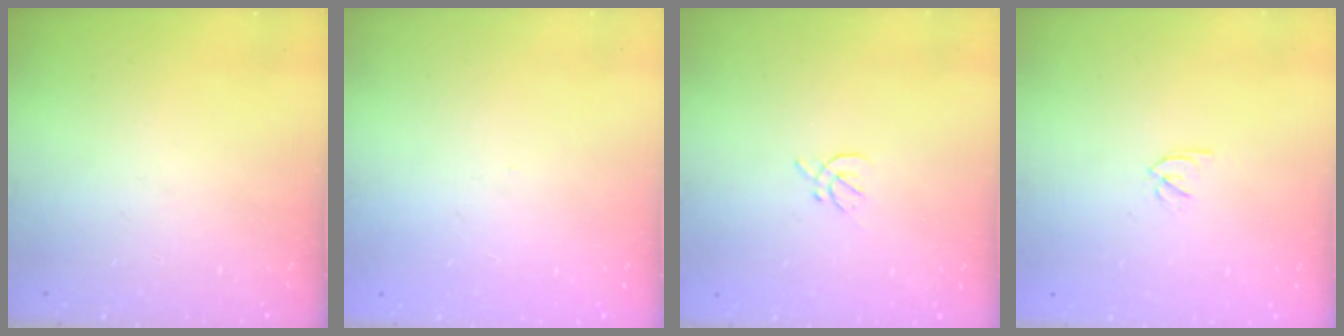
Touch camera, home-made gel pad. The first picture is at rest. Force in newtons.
{"total": 0.0}
{"total": 1.6, "press": 1.5, "slide": 0.5}
{"total": 1.8, "press": 1.7, "slide": 0.5}